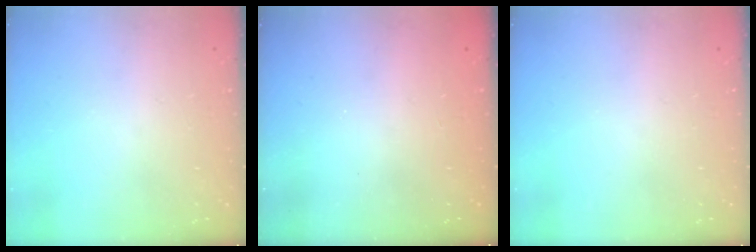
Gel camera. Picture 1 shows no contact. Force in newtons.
{"total": 2.4, "press": 2.3, "slide": 0.8}
{"total": 0.0}